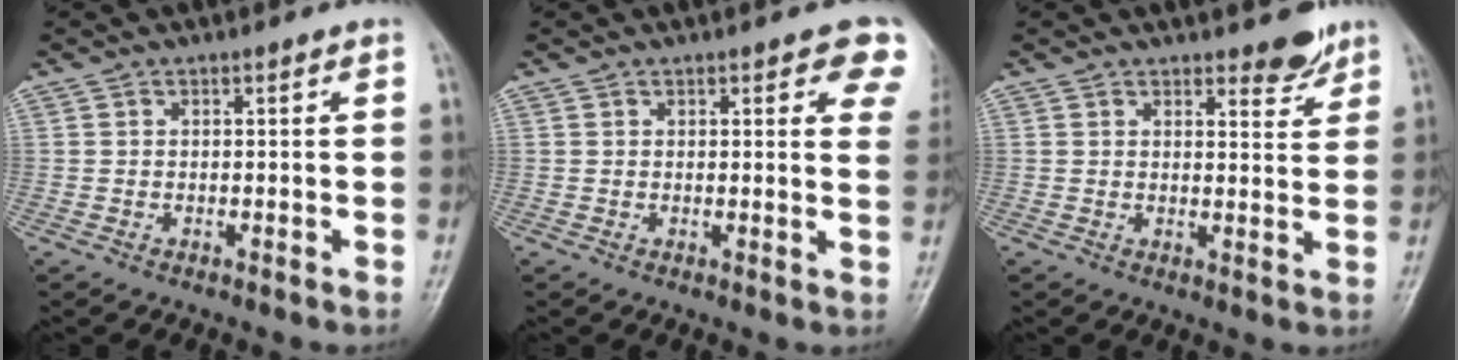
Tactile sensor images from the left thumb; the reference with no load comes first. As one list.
[{"total": 7.8, "force": [4.5, 2.6, 5.8], "torque": [-0.035, -0.013, 0.043]}, {"total": 4.0, "force": [3.3, 1.4, 1.8], "torque": [-0.005, -0.025, 0.044]}]